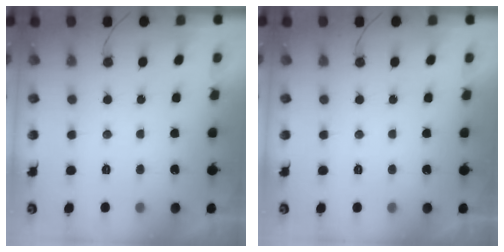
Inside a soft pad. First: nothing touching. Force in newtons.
{"total": 1.8, "press": 1.8, "slide": 0.1}